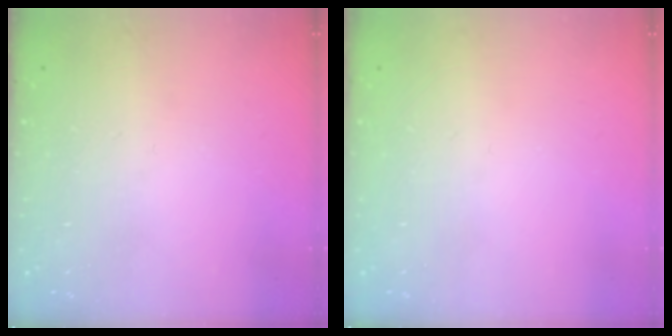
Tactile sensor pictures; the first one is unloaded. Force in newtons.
{"total": 0.0}